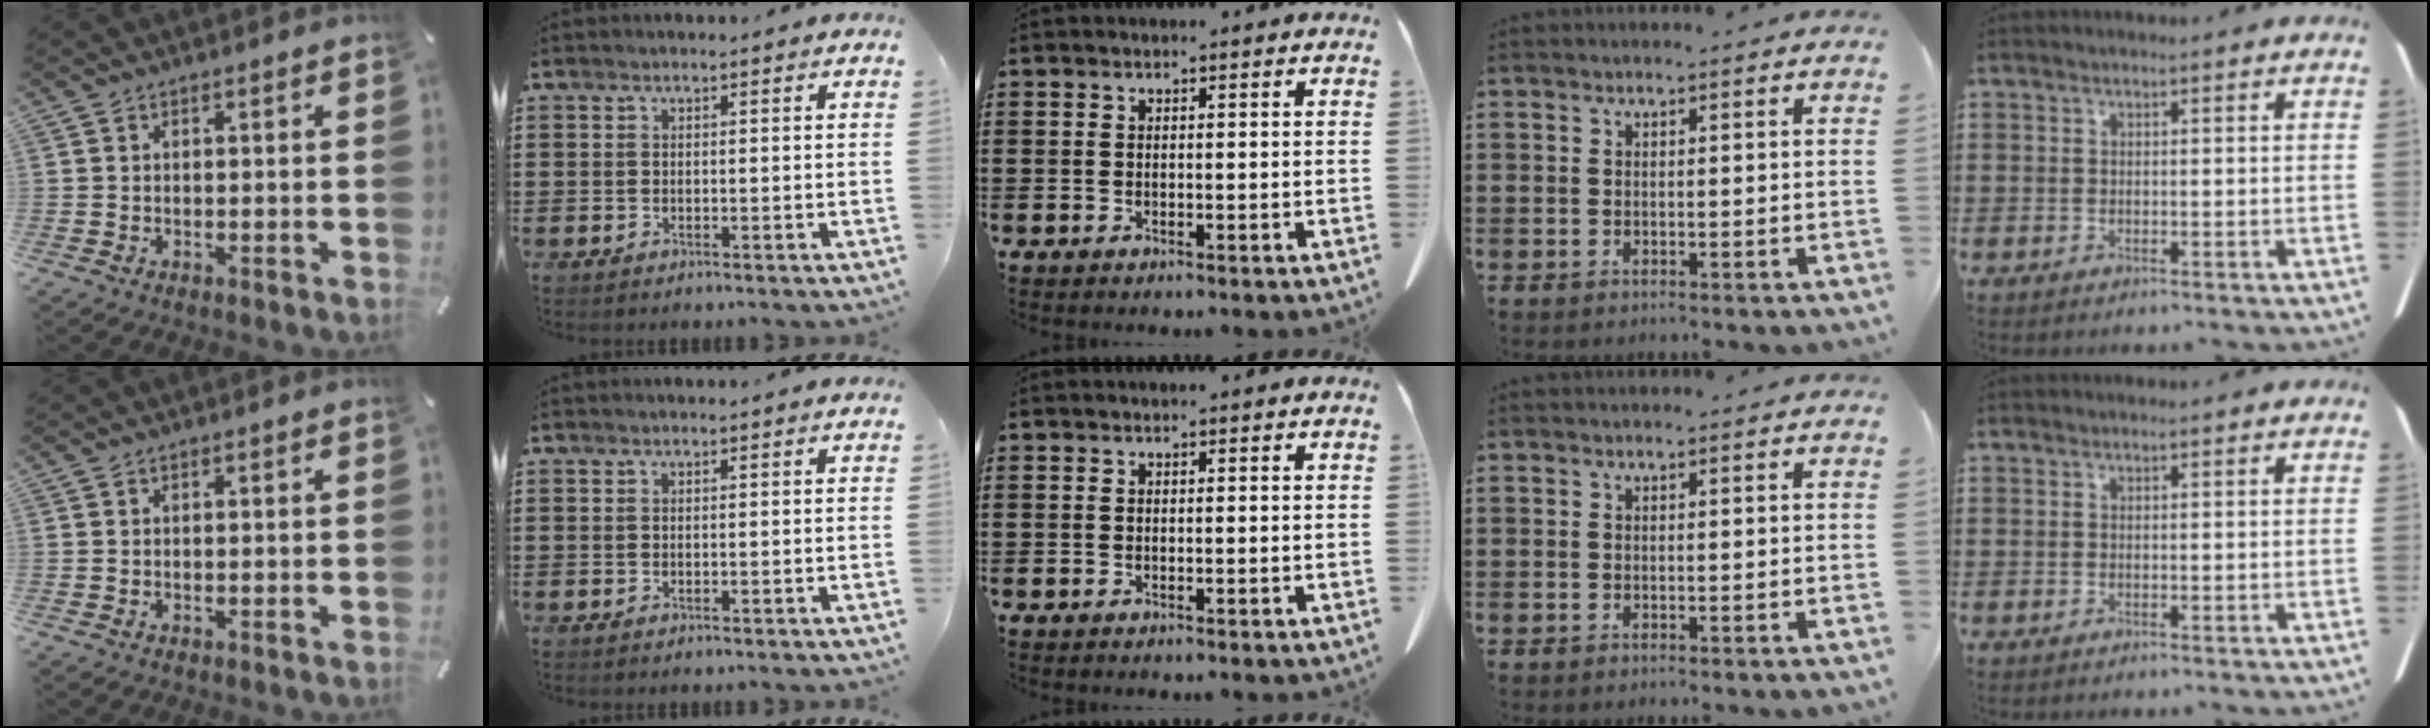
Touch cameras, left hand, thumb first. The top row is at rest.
{}